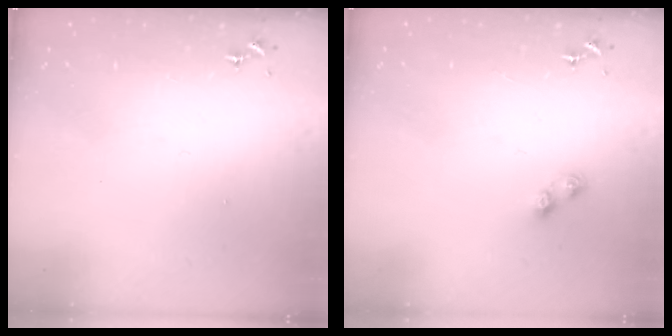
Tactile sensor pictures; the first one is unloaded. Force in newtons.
{"total": 4.0, "press": 4.0, "slide": 0.4}